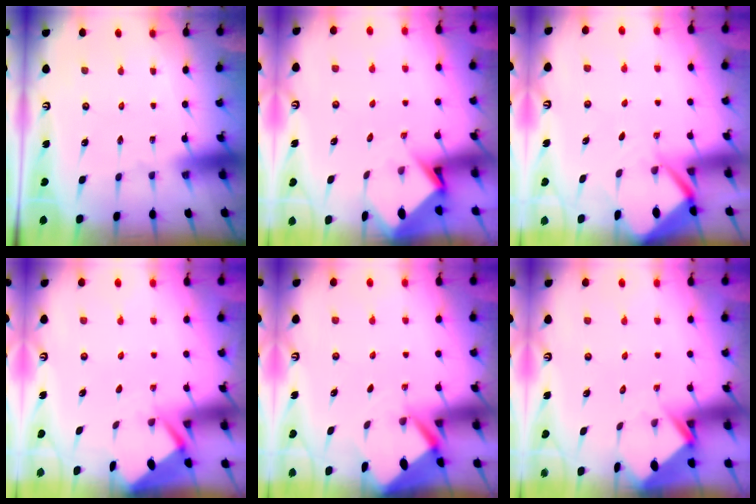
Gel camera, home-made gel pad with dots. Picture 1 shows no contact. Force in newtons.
{"total": 3.3, "press": 3.3, "slide": 0.3}
{"total": 5.5, "press": 5.4, "slide": 0.6}
{"total": 2.9, "press": 2.9, "slide": 0.4}
{"total": 2.8, "press": 2.8, "slide": 0.2}
{"total": 4.5, "press": 4.5, "slide": 0.4}